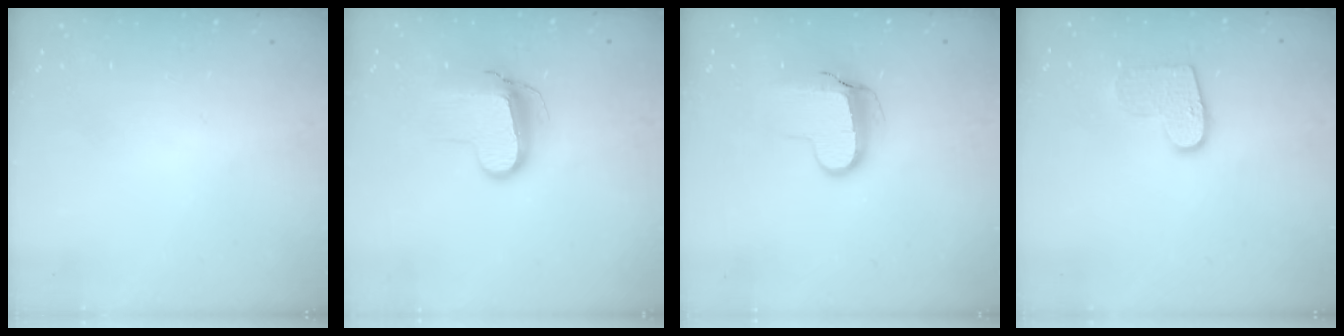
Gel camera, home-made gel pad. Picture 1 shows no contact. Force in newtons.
{"total": 11.1, "press": 11.0, "slide": 0.9}
{"total": 9.9, "press": 9.8, "slide": 0.9}
{"total": 10.3, "press": 10.3, "slide": 0.4}